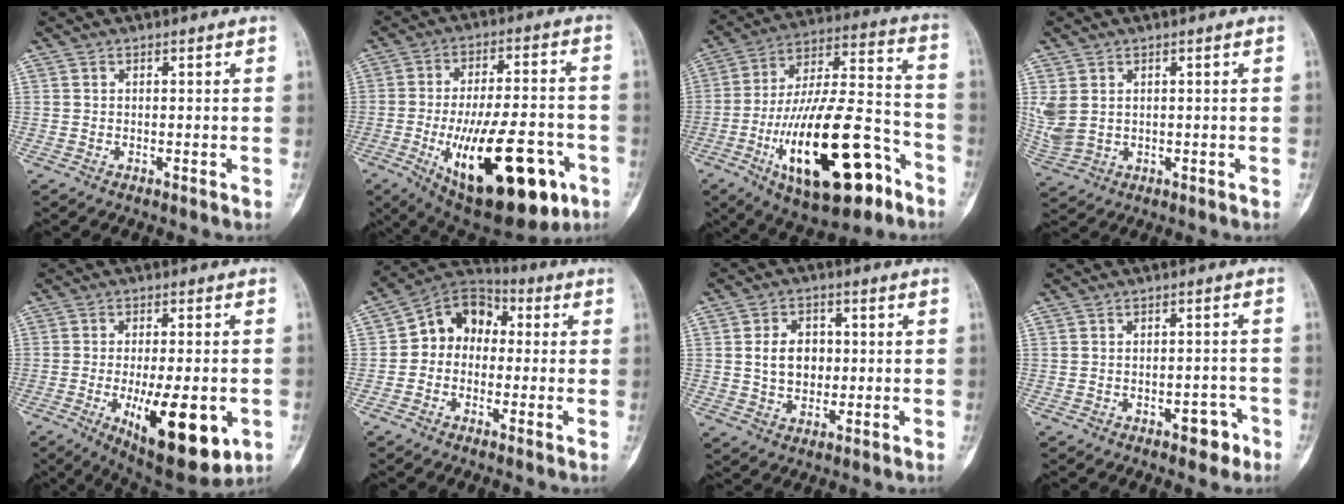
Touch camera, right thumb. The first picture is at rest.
{"total": 24.6, "force": [-9.1, 9.9, 20.6], "torque": [-0.301, 0.017, -0.120]}
{"total": 27.1, "force": [-11.6, 10.7, 22.1], "torque": [-0.386, 0.062, -0.177]}
{"total": 5.6, "force": [1.3, 4.0, 3.7], "torque": [-0.096, -0.002, 0.041]}
{"total": 16.9, "force": [-5.0, 6.3, 14.8], "torque": [-0.207, -0.012, -0.057]}
{"total": 10.2, "force": [0.1, 8.4, 5.9], "torque": [-0.061, 0.038, -0.018]}
{"total": 7.5, "force": [0.5, 5.7, 4.9], "torque": [-0.059, 0.002, 0.010]}
{"total": 4.1, "force": [-2.3, 2.3, 2.5], "torque": [-0.016, 0.023, -0.027]}